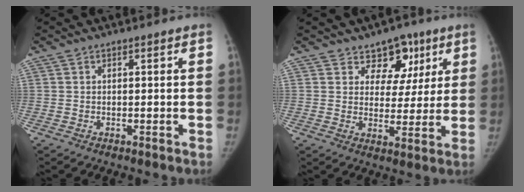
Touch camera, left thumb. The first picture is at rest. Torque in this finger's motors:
{"motor_torque": [0.44, 0.37, 0.07, 0.02, -0.01]}